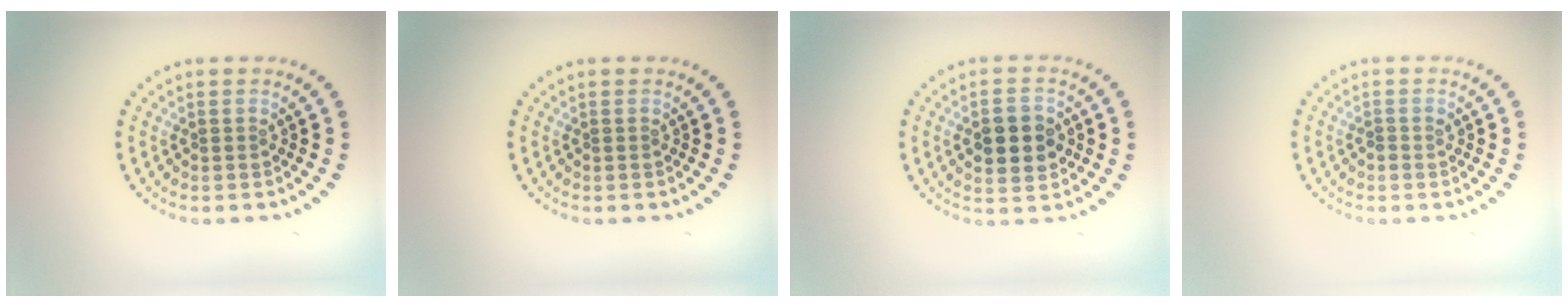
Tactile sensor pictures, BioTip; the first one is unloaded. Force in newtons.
{"total": 0.0}
{"total": 4.4, "press": 4.4, "slide": 0.2}
{"total": 0.6, "press": 0.6, "slide": 0.2}